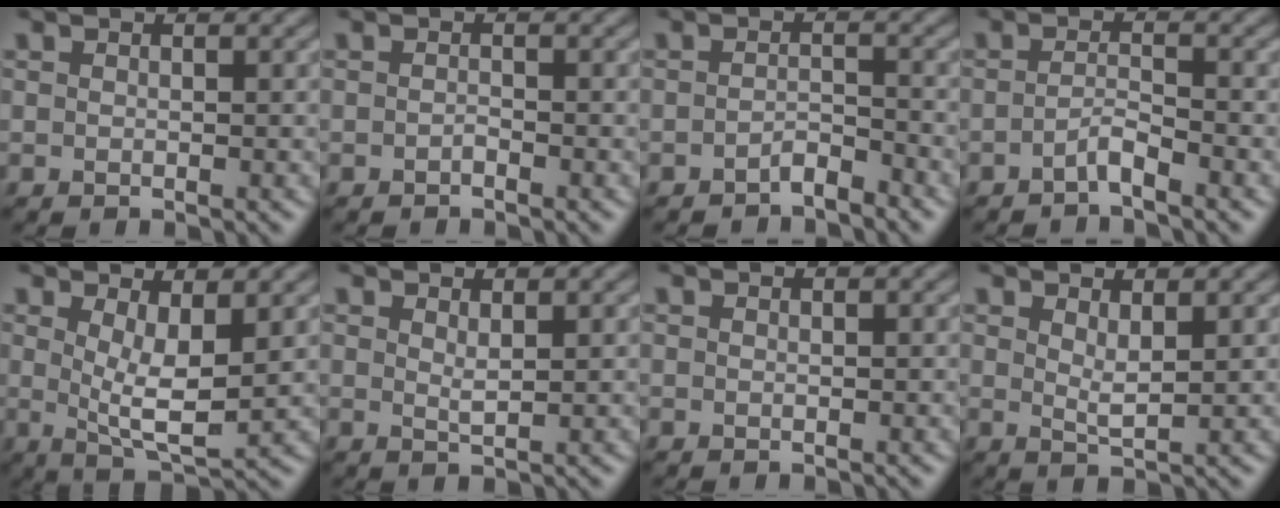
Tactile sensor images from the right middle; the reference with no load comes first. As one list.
[{"total": 0.6, "force": [-0.4, 0.2, 0.3], "torque": [-0.006, 0.002, -0.008]}, {"total": 1.6, "force": [-1.4, 0.3, 0.7], "torque": [-0.013, 0.006, -0.026]}, {"total": 1.6, "force": [-1.2, 0.2, 1.1], "torque": [-0.021, 0.004, -0.027]}, {"total": 4.6, "force": [1.1, 1.5, 4.3], "torque": [-0.078, -0.014, 0.024]}, {"total": 1.0, "force": [0.7, 0.1, 0.7], "torque": [-0.015, -0.002, 0.013]}, {"total": 0.0}, {"total": 1.7, "force": [1.0, 0.4, 1.3], "torque": [-0.026, -0.006, 0.020]}]